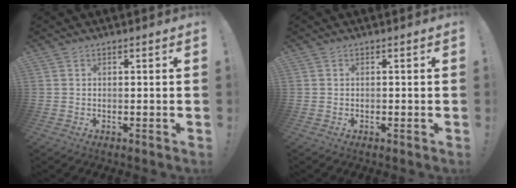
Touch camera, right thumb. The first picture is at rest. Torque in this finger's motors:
{"motor_torque": [0.39, 0.09, -0.44, 0.07, 0.05]}